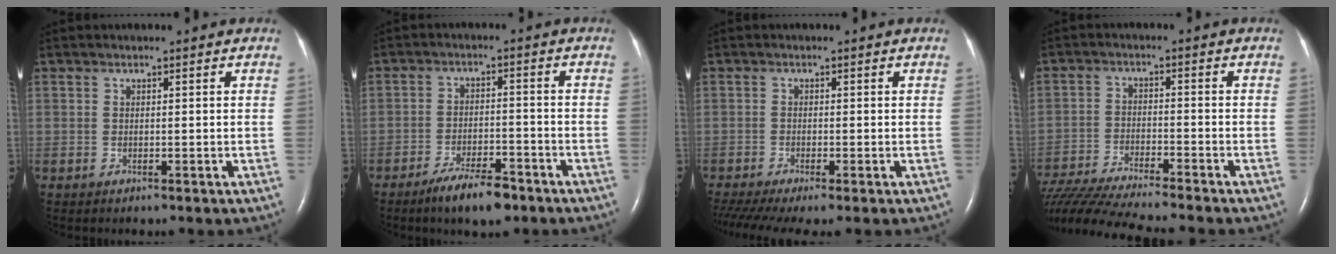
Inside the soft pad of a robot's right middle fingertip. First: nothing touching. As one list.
[{"total": 7.0, "force": [-5.1, 1.8, 4.4], "torque": [-0.085, -0.006, -0.084]}, {"total": 7.8, "force": [-5.9, 1.0, 5.1], "torque": [-0.091, -0.013, -0.101]}, {"total": 16.1, "force": [-14.4, -0.6, 7.1], "torque": [-0.134, -0.029, -0.243]}]